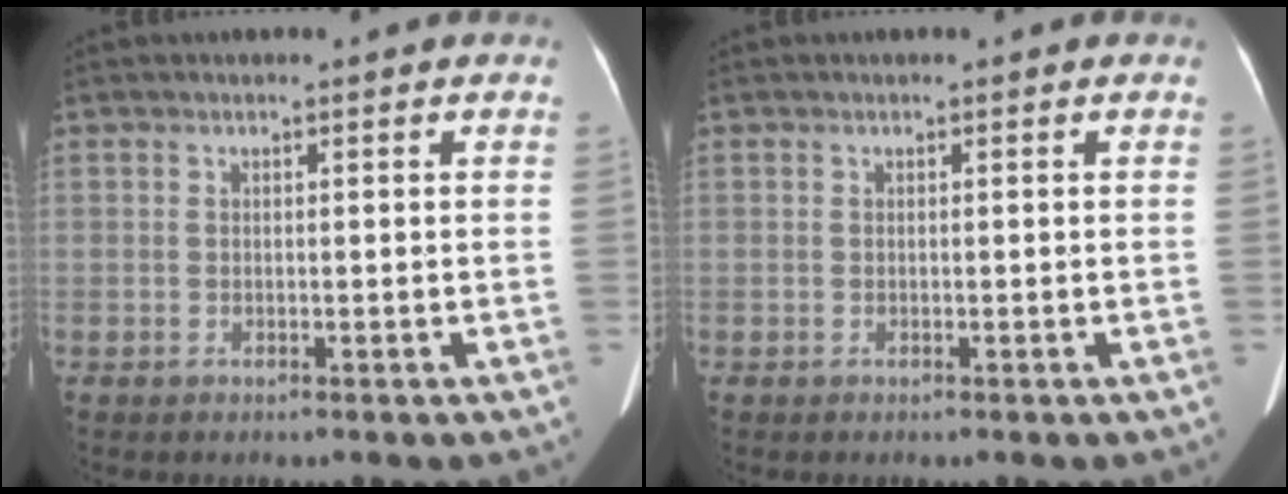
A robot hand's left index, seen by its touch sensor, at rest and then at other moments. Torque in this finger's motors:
{"motor_torque": [0.04, 0.09, 0.00, -0.01]}